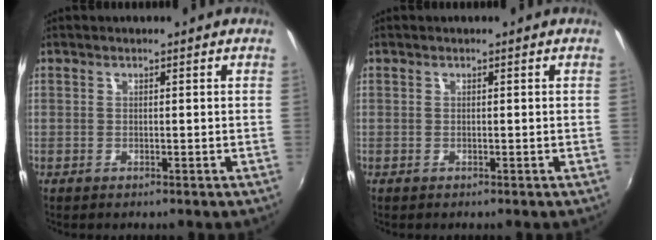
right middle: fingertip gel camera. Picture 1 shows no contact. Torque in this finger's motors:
{"motor_torque": [0.00, 0.00, 0.00, 0.00]}